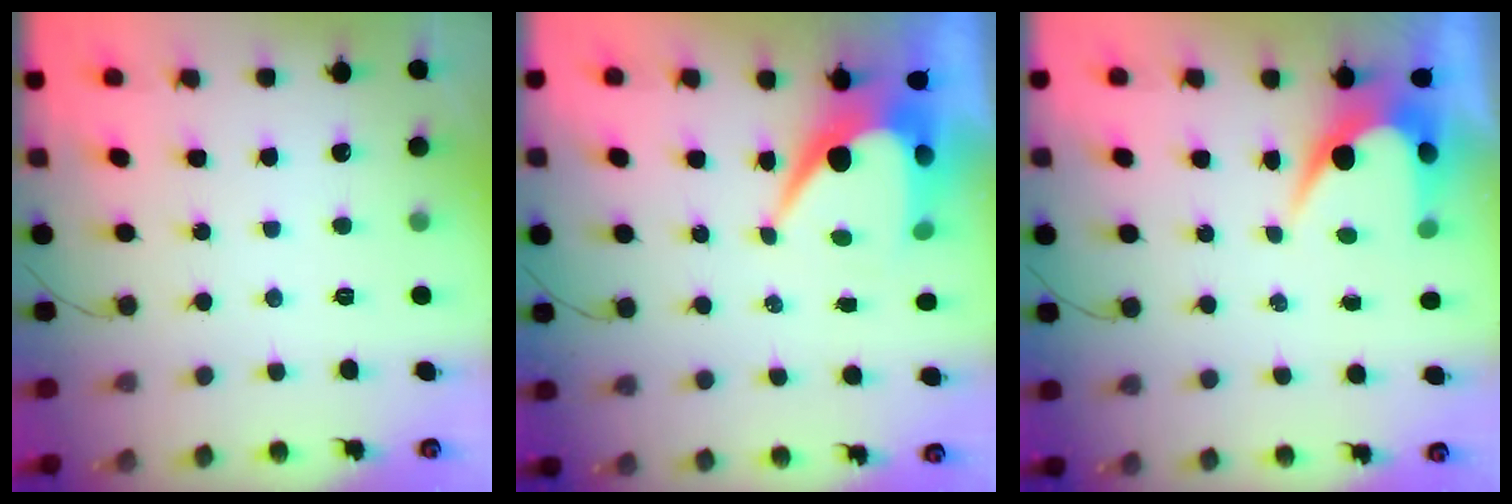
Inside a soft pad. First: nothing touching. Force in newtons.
{"total": 9.9, "press": 9.8, "slide": 0.9}
{"total": 6.1, "press": 6.1, "slide": 0.4}